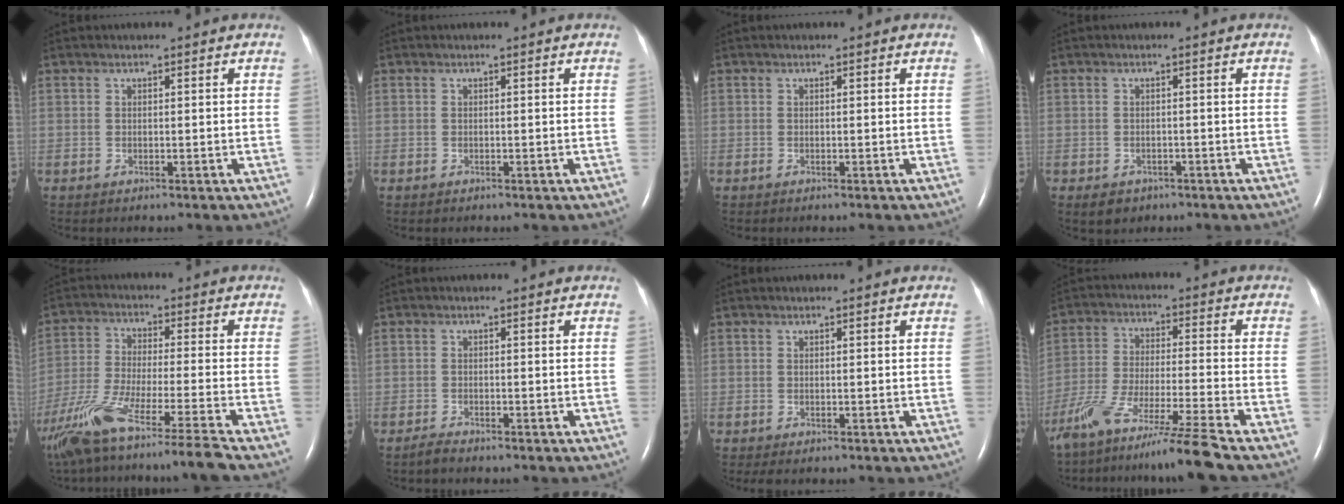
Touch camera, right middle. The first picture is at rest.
{"total": 0.0}
{"total": 0.0}
{"total": 2.9, "force": [-1.9, 2.1, 0.8], "torque": [-0.013, 0.003, -0.018]}
{"total": 18.9, "force": [-15.2, -2.0, 11.0], "torque": [-0.208, -0.053, -0.266]}
{"total": 1.3, "force": [-1.2, 0.1, 0.4], "torque": [-0.018, -0.004, -0.022]}
{"total": 0.6, "force": [-0.5, 0.2, 0.4], "torque": [-0.006, -0.002, -0.005]}
{"total": 13.3, "force": [-11.0, -2.7, 7.1], "torque": [-0.123, -0.034, -0.192]}